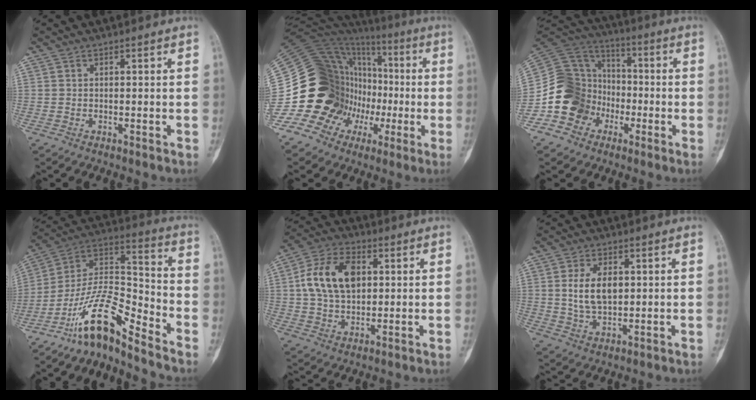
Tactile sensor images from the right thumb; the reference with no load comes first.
{"total": 26.7, "force": [-4.0, 21.5, 15.4], "torque": [-0.233, 0.089, -0.054]}
{"total": 15.8, "force": [-5.6, 14.0, 4.8], "torque": [-0.059, 0.084, -0.100]}
{"total": 14.0, "force": [-11.0, 3.3, 8.0], "torque": [-0.147, 0.106, -0.210]}
{"total": 13.7, "force": [2.5, 9.0, 10.0], "torque": [-0.169, 0.010, 0.041]}
{"total": 8.2, "force": [1.4, 4.8, 6.5], "torque": [-0.110, -0.010, 0.032]}